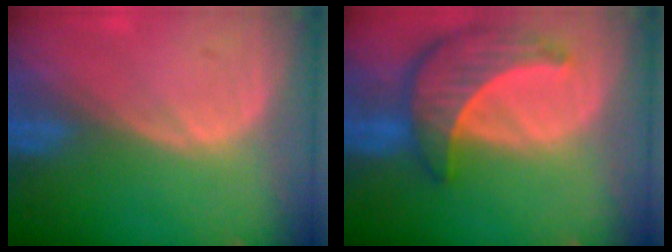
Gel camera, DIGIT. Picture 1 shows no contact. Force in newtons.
{"total": 8.7, "press": 7.9, "slide": 3.7}